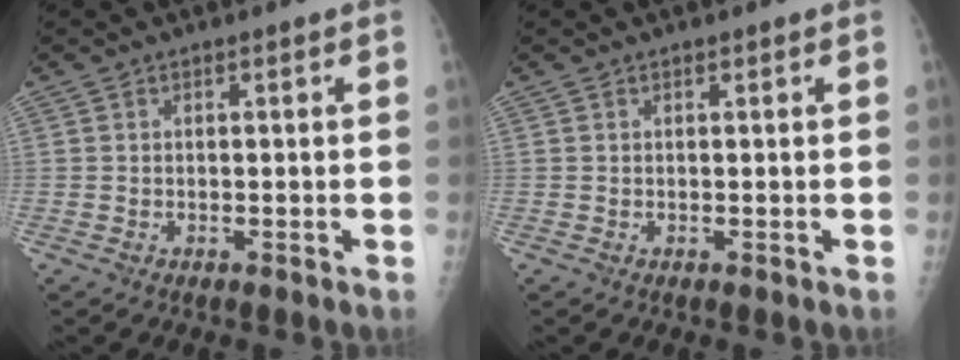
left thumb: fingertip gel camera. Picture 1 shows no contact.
{"total": 0.0}